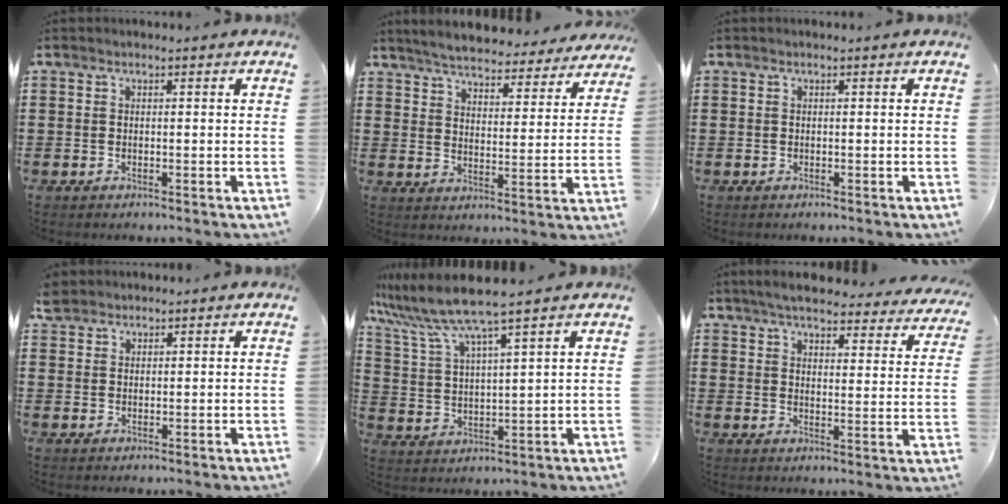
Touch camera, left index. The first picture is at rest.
{"total": 5.1, "force": [5.0, 0.0, 0.7], "torque": [-0.040, -0.036, 0.085]}
{"total": 0.0}
{"total": 2.4, "force": [2.1, 1.1, 0.3], "torque": [-0.014, 0.006, 0.043]}
{"total": 7.7, "force": [6.5, -0.5, 4.1], "torque": [-0.103, -0.035, 0.112]}
{"total": 5.1, "force": [4.8, 0.2, 1.8], "torque": [-0.055, -0.026, 0.081]}